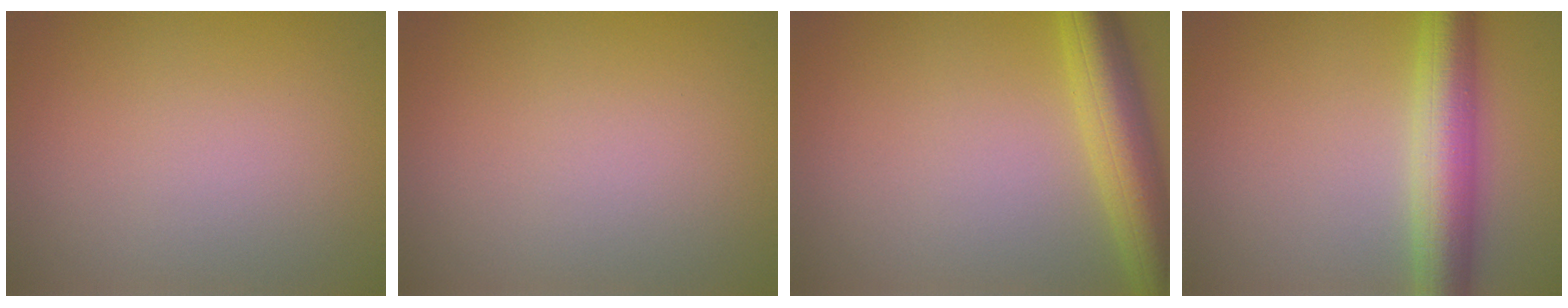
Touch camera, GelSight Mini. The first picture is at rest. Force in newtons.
{"total": 0.0}
{"total": 6.3, "press": 6.3, "slide": 0.3}
{"total": 6.4, "press": 6.4, "slide": 0.0}